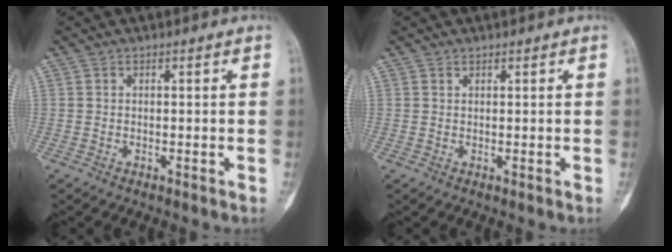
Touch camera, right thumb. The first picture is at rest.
{"total": 0.5, "force": [0.5, 0.3, 0.0], "torque": [-0.001, -0.003, 0.006]}